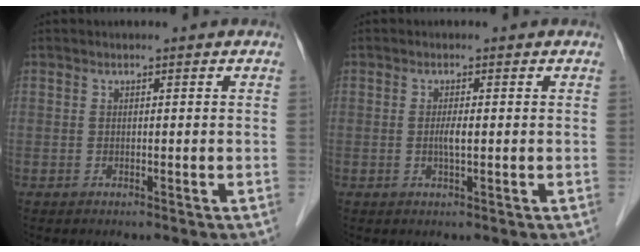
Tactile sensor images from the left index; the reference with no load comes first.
{"total": 1.6, "force": [-0.1, 0.2, 1.6], "torque": [-0.034, -0.001, -0.001]}